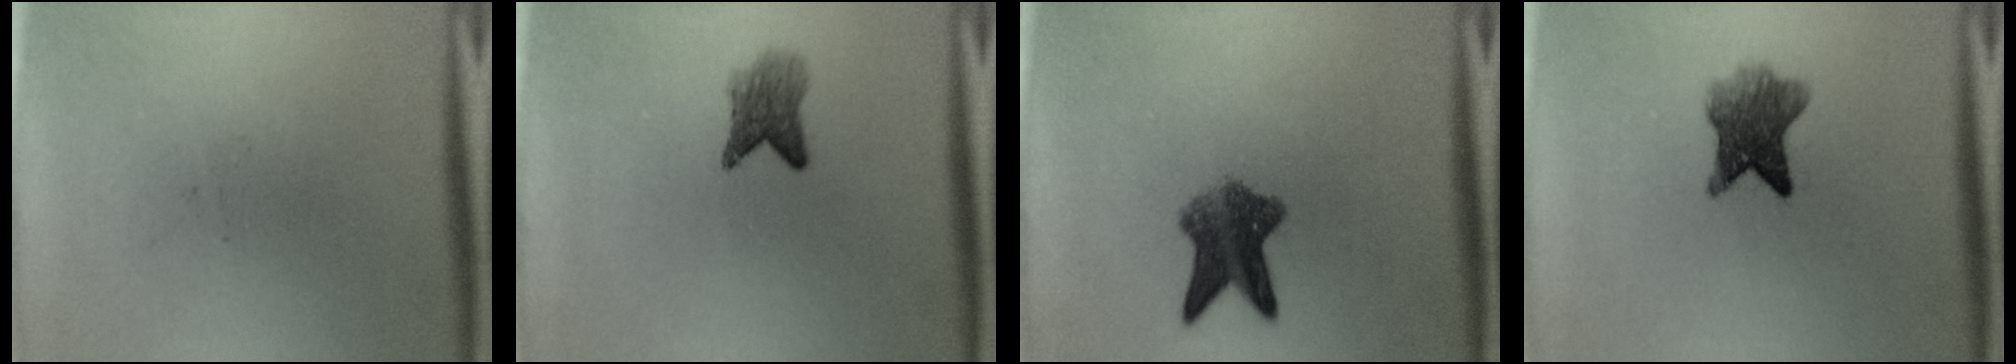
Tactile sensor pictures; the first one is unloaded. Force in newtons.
{"total": 3.2}
{"total": 6.8}
{"total": 5.9}